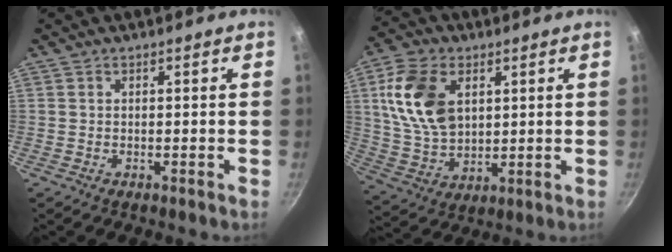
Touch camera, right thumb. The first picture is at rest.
{"total": 15.3, "force": [4.2, 10.0, 10.7], "torque": [-0.185, -0.012, 0.089]}